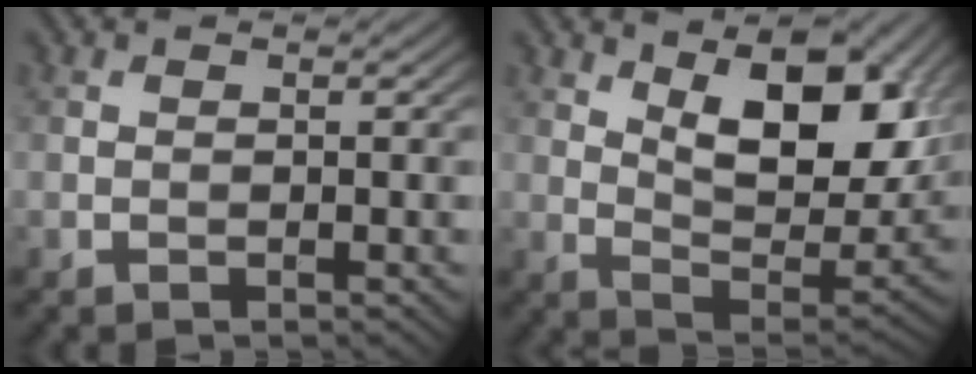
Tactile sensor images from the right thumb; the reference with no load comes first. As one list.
[{"total": 15.4, "force": [6.5, 7.0, 12.1], "torque": [-0.190, -0.002, 0.098]}]